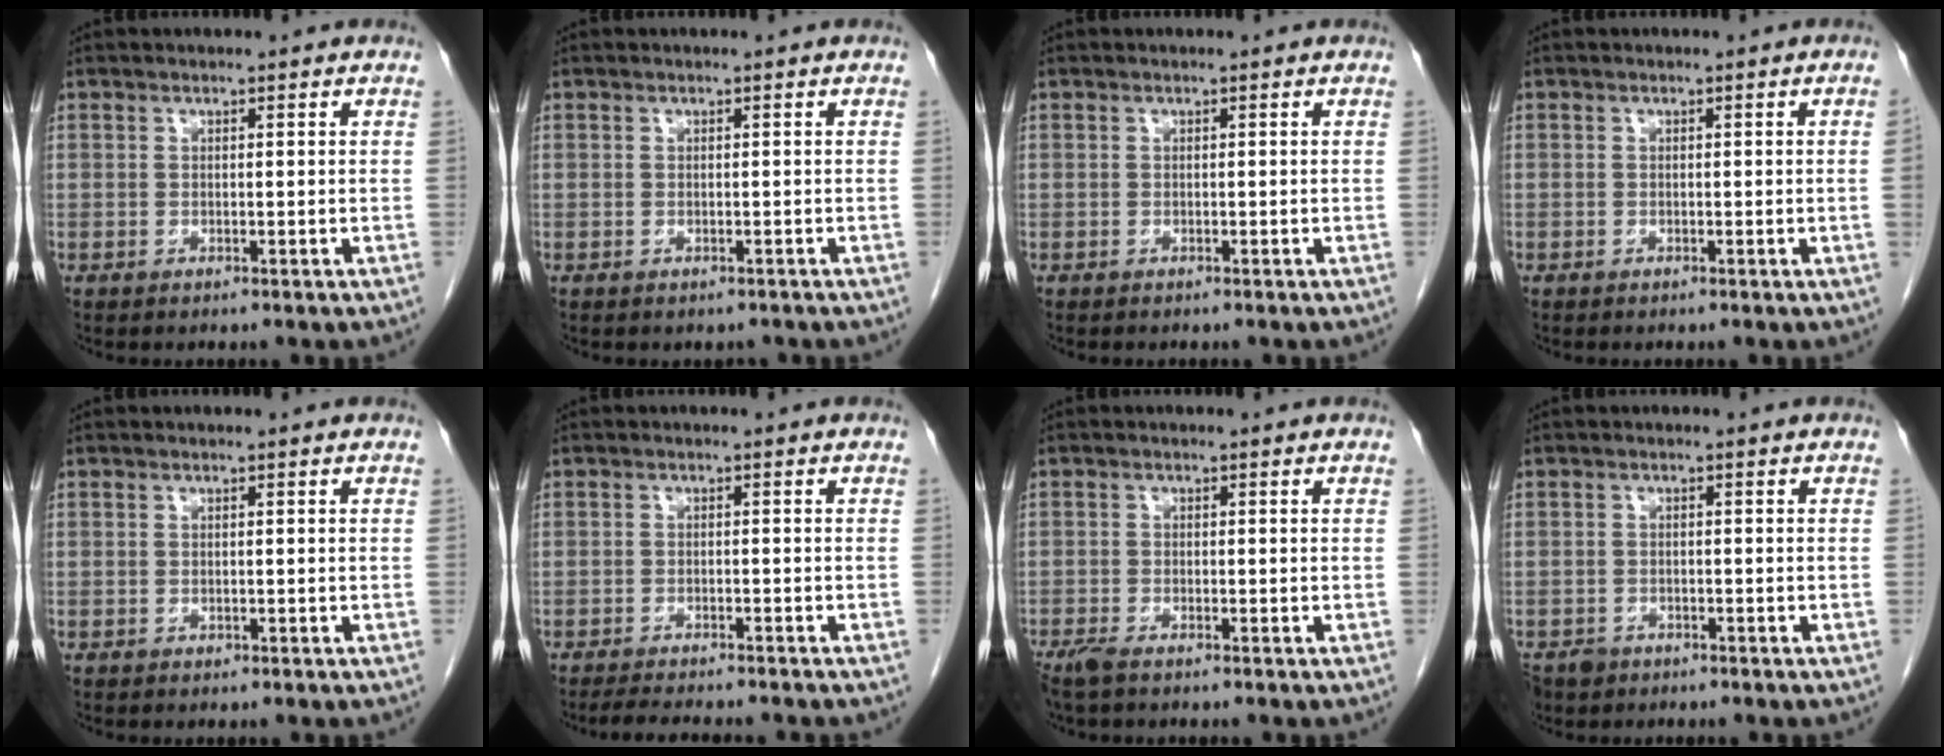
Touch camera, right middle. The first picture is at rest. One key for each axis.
{"total": 0.6, "fx": -0.5, "fy": 0.4, "fz": 0.1, "tx": -0.003, "ty": 0.001, "tz": -0.007}
{"total": 0.0}
{"total": 0.6, "fx": 0.0, "fy": -0.3, "fz": 0.5, "tx": 0.001, "ty": 0.003, "tz": 0.002}
{"total": 0.0}
{"total": 7.6, "fx": -6.7, "fy": 1.0, "fz": 3.3, "tx": -0.048, "ty": -0.011, "tz": -0.095}
{"total": 2.4, "fx": -1.9, "fy": 0.4, "fz": 1.4, "tx": -0.034, "ty": -0.008, "tz": -0.037}
{"total": 3.3, "fx": -2.4, "fy": 2.3, "fz": 0.5, "tx": -0.010, "ty": 0.001, "tz": -0.038}